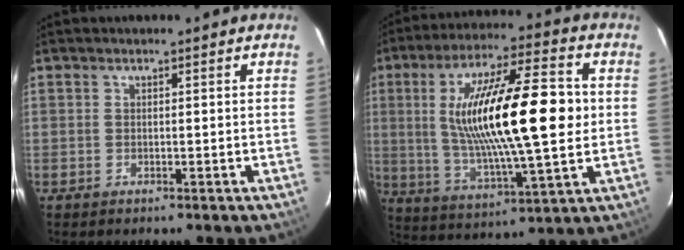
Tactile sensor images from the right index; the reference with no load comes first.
{"total": 22.8, "force": [2.3, 4.7, 22.2], "torque": [-0.398, 0.007, 0.050]}